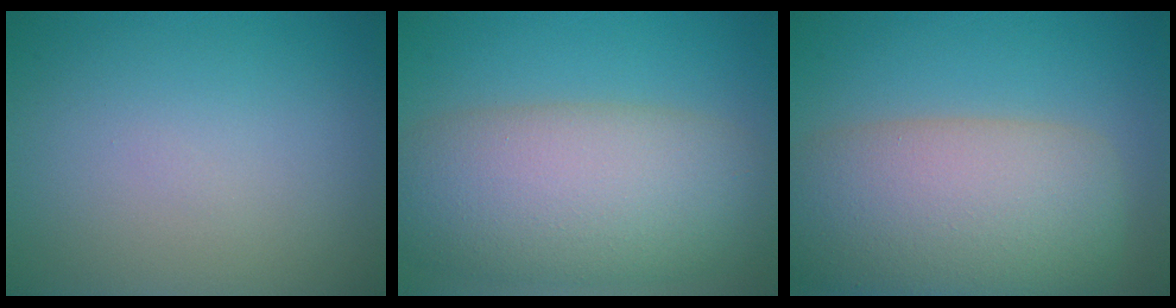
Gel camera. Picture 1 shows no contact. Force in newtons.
{"total": 10.1, "press": 10.1, "slide": 0.6}
{"total": 10.6, "press": 10.6, "slide": 0.5}